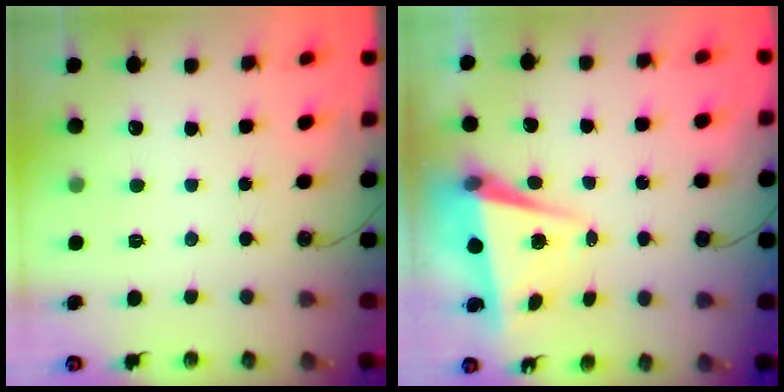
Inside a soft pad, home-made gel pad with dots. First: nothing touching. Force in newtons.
{"total": 5.2, "press": 5.0, "slide": 1.4}